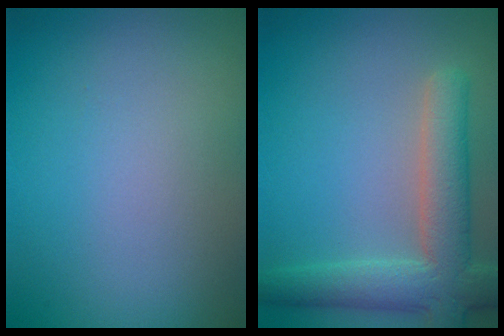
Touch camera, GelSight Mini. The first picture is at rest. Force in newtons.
{"total": 6.0, "press": 6.0, "slide": 0.6}